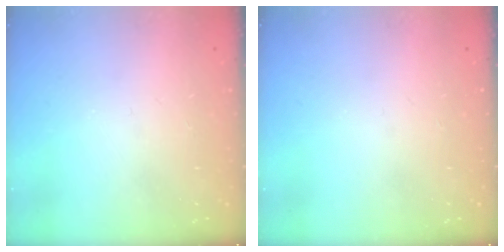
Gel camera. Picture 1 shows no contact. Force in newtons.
{"total": 0.0}